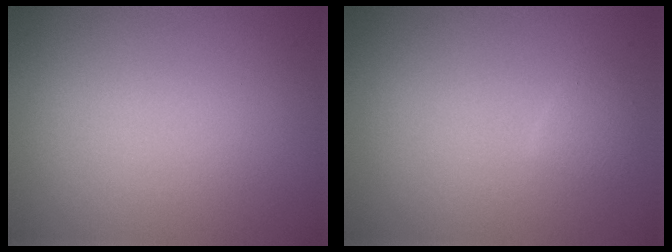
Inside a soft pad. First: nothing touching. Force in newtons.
{"total": 1.0, "press": 1.0, "slide": 0.1}